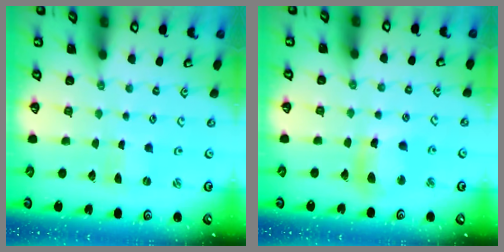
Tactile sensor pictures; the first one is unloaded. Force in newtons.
{"total": 10.7, "press": 10.6, "slide": 1.3}